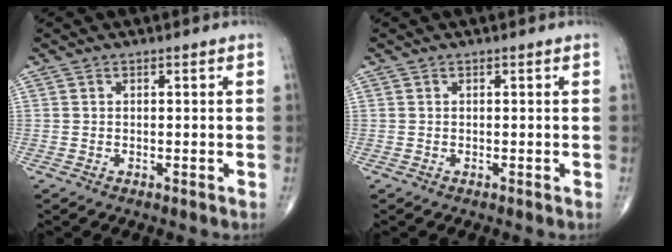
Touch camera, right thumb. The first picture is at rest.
{"total": 0.0}